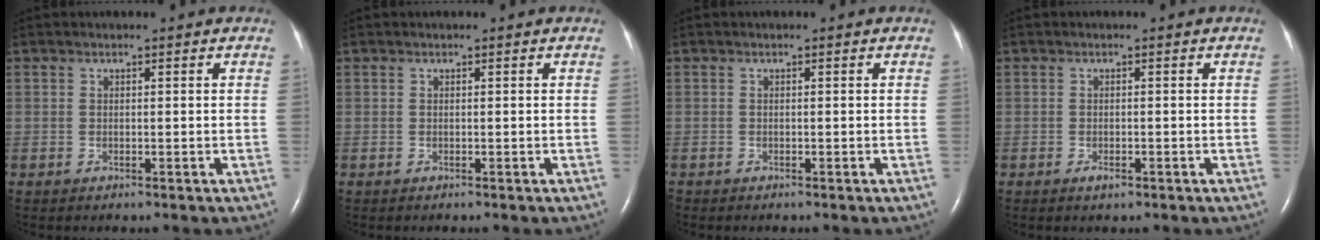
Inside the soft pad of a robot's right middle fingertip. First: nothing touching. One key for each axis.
{"total": 0.0}
{"total": 0.0}
{"total": 1.0, "fx": -0.6, "fy": 0.4, "fz": 0.7, "tx": -0.011, "ty": 0.000, "tz": -0.007}